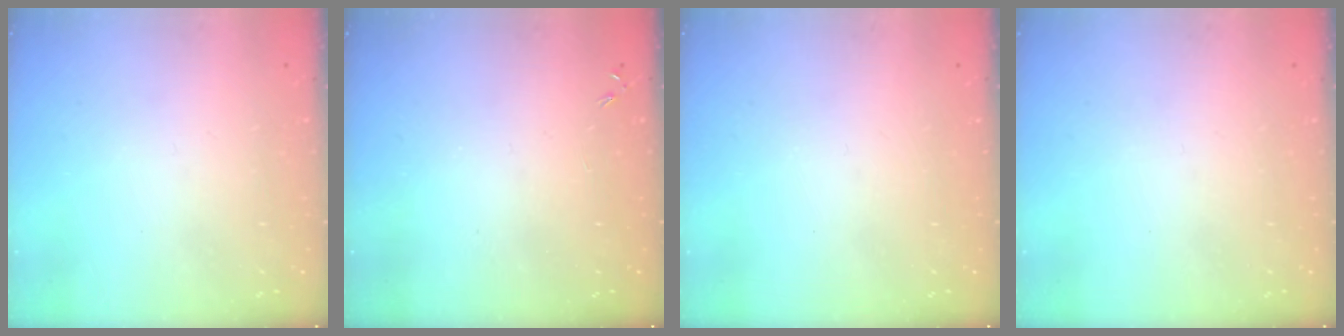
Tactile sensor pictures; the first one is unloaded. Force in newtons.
{"total": 0.0}
{"total": 0.0}
{"total": 0.0}